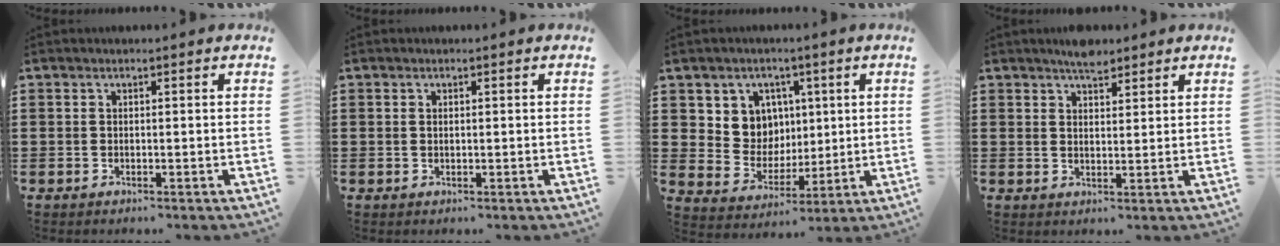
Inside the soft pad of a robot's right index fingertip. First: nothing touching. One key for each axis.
{"total": 0.5, "fx": 0.1, "fy": 0.3, "fz": 0.4, "tx": -0.009, "ty": 0.000, "tz": 0.003}
{"total": 7.6, "fx": 2.7, "fy": 6.9, "fz": 1.8, "tx": -0.066, "ty": -0.001, "tz": 0.054}
{"total": 3.0, "fx": 2.6, "fy": 0.9, "fz": 1.0, "tx": -0.025, "ty": 0.003, "tz": 0.049}